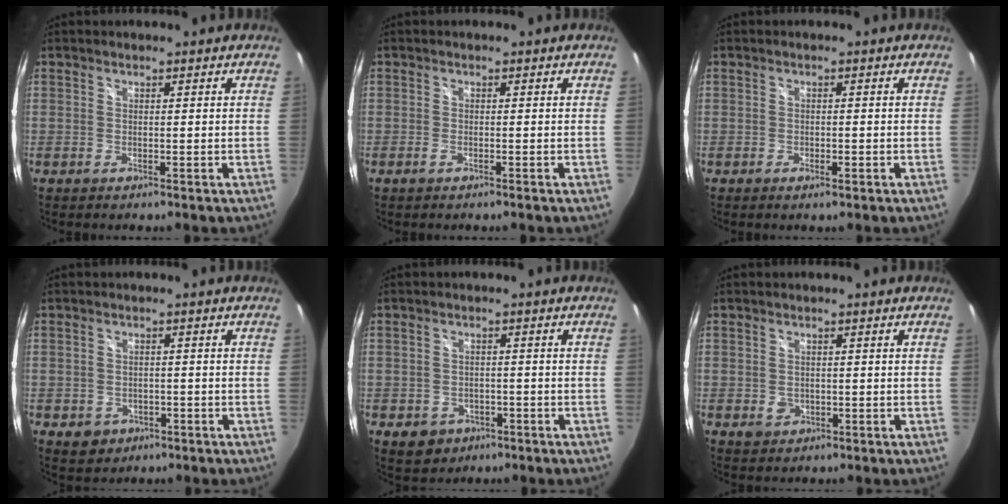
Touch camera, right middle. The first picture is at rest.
{"total": 1.0, "force": [-0.8, 0.1, 0.5], "torque": [-0.013, -0.001, -0.017]}
{"total": 1.4, "force": [-0.8, 0.6, 0.9], "torque": [-0.016, -0.003, -0.014]}
{"total": 4.7, "force": [-2.0, 3.9, 1.7], "torque": [-0.044, -0.002, -0.020]}
{"total": 6.1, "force": [-2.8, 4.9, 2.2], "torque": [-0.055, 0.000, -0.029]}
{"total": 2.3, "force": [-0.6, 2.1, 0.9], "torque": [-0.014, -0.002, -0.007]}